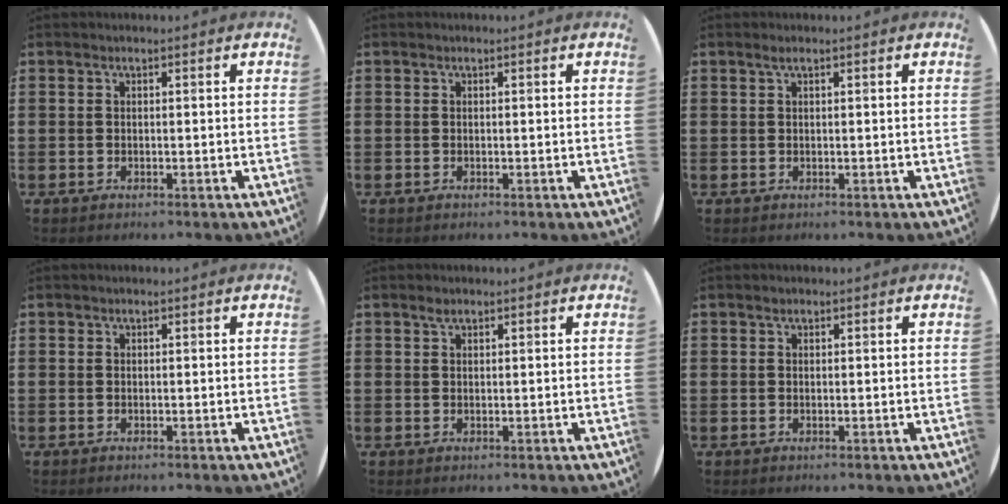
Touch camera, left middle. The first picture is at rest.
{"total": 0.0}
{"total": 0.7, "force": [0.4, 0.0, 0.6], "torque": [-0.012, 0.001, 0.007]}
{"total": 0.0}
{"total": 0.9, "force": [0.7, 0.3, 0.5], "torque": [-0.003, -0.001, 0.010]}
{"total": 0.0}